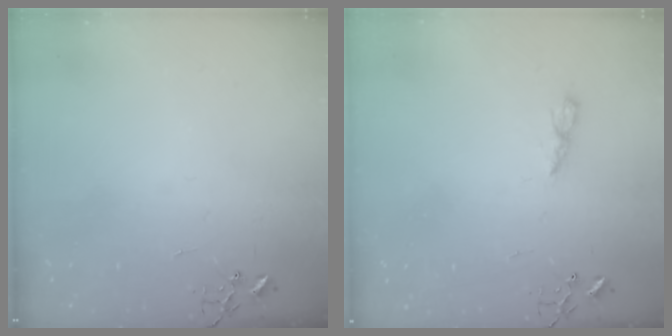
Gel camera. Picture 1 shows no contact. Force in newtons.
{"total": 5.8, "press": 5.7, "slide": 0.6}